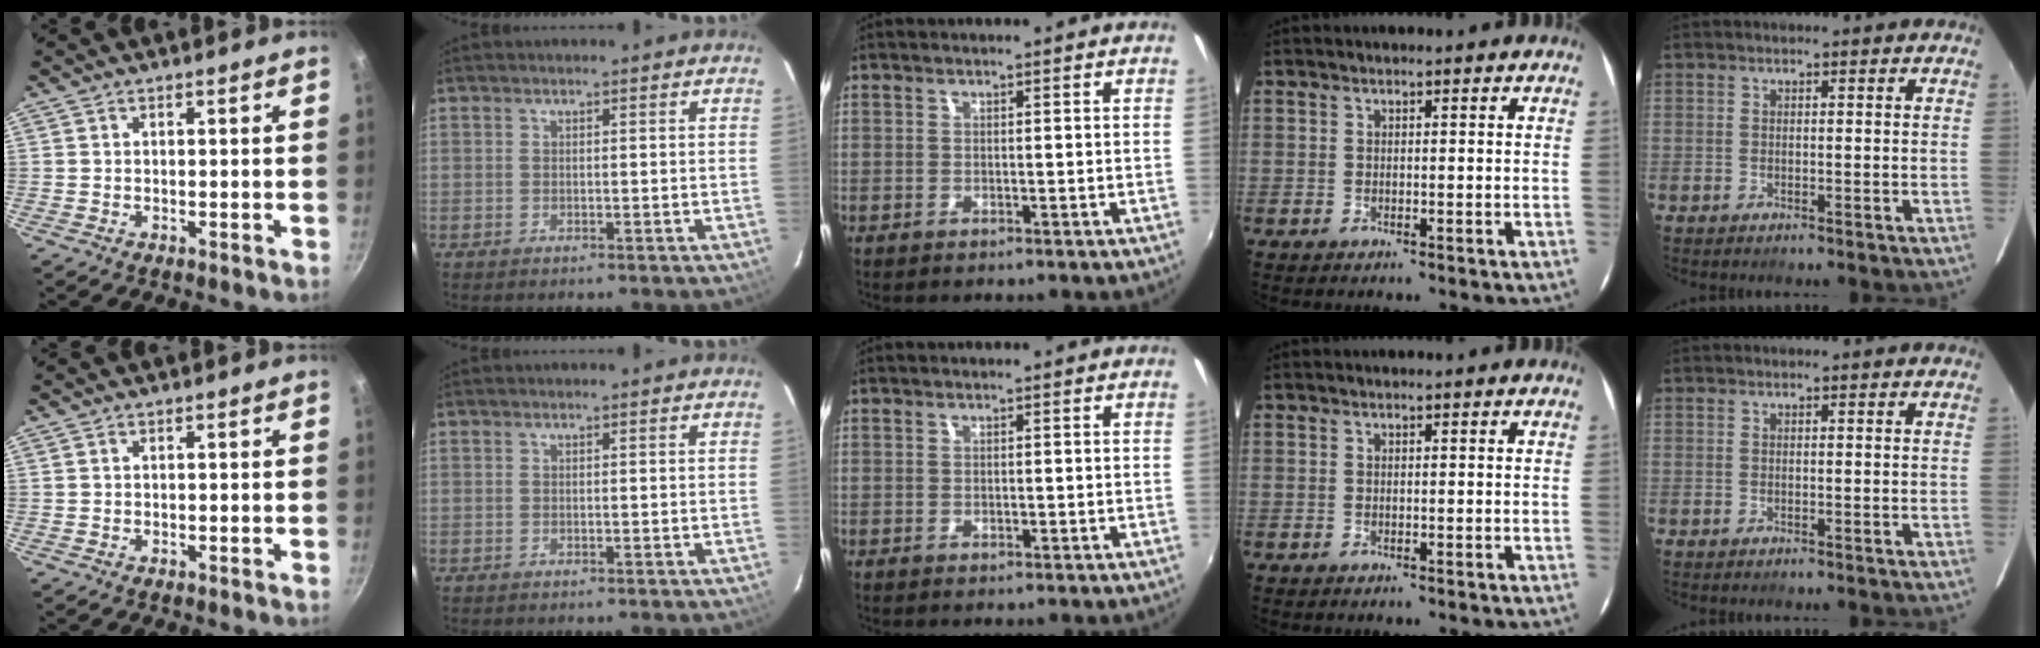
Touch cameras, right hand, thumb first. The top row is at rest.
{}